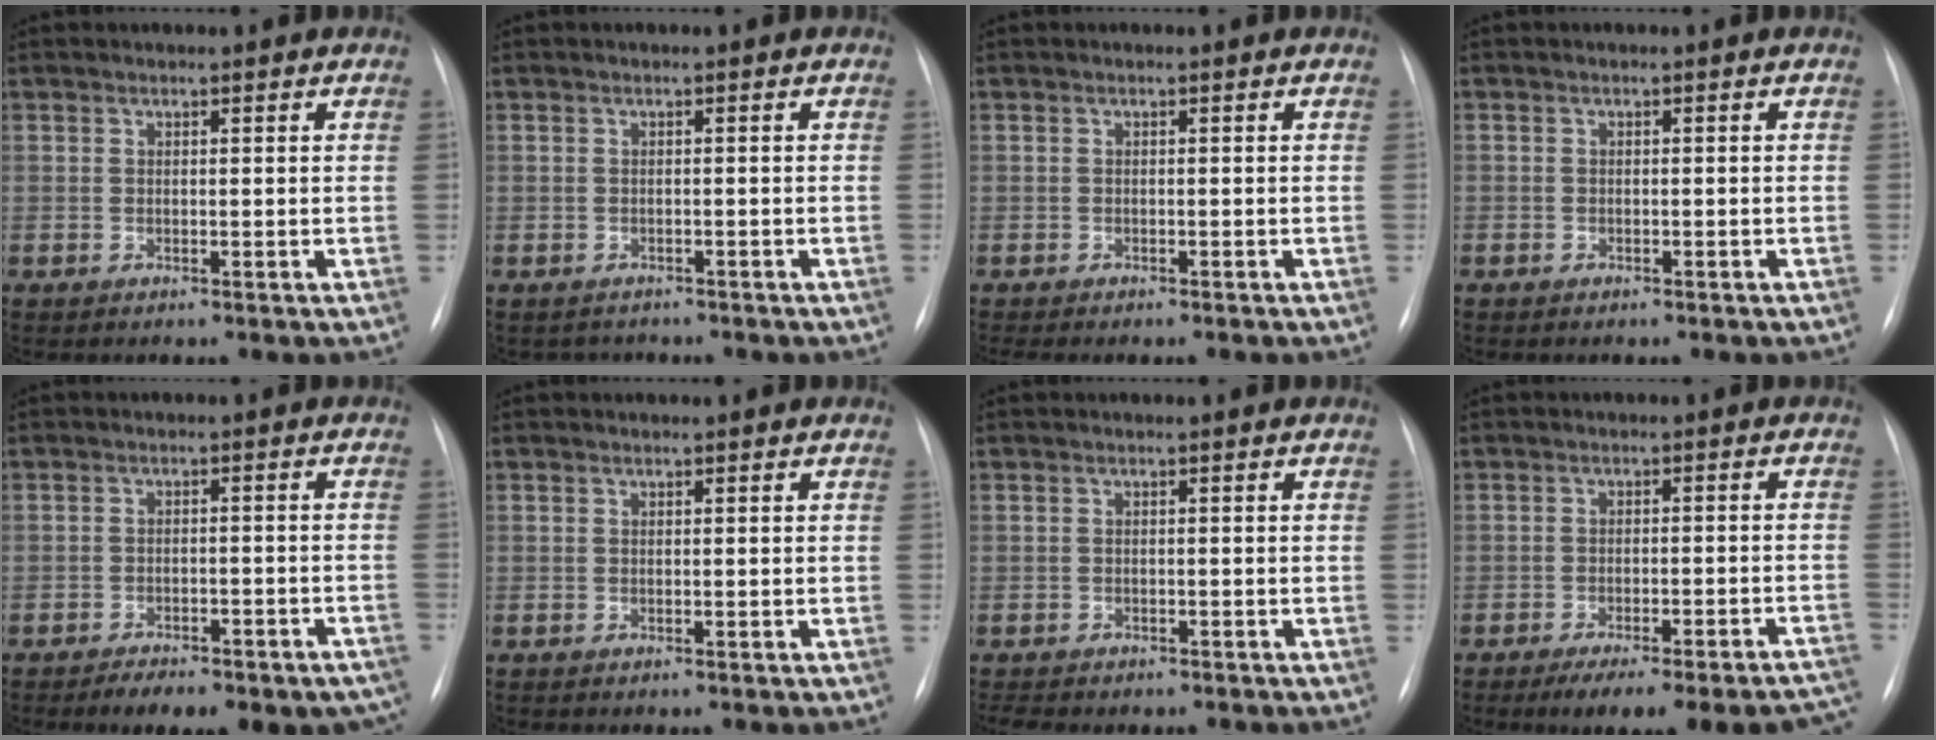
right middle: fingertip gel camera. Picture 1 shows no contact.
{"total": 2.4, "force": [-2.1, 1.1, -0.3], "torque": [-0.001, 0.003, -0.029]}
{"total": 3.4, "force": [-2.9, 0.9, 1.5], "torque": [-0.020, -0.005, -0.032]}
{"total": 0.7, "force": [-0.6, 0.4, 0.2], "torque": [-0.009, 0.001, -0.009]}
{"total": 14.3, "force": [-11.1, 5.5, 7.1], "torque": [-0.068, 0.020, -0.132]}
{"total": 0.0}
{"total": 4.2, "force": [-3.5, 1.7, 1.7], "torque": [-0.029, -0.005, -0.042]}
{"total": 16.6, "force": [-14.1, 3.2, 8.2], "torque": [-0.054, 0.018, -0.175]}